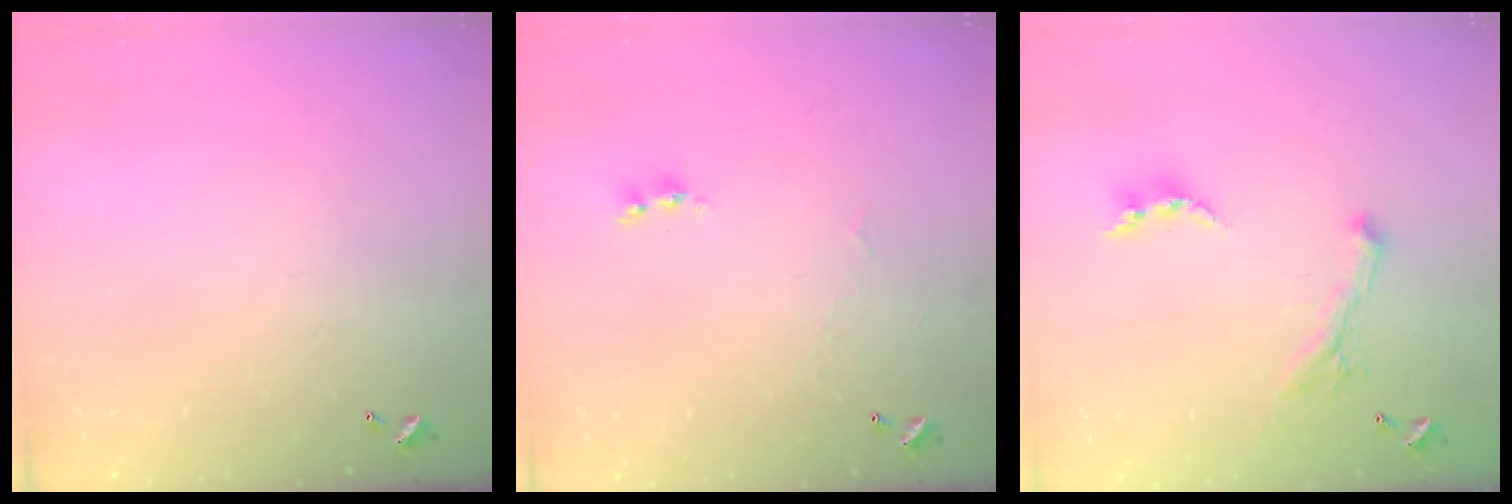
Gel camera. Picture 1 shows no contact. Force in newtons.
{"total": 1.6, "press": 1.5, "slide": 0.4}
{"total": 0.8, "press": 0.8, "slide": 0.2}